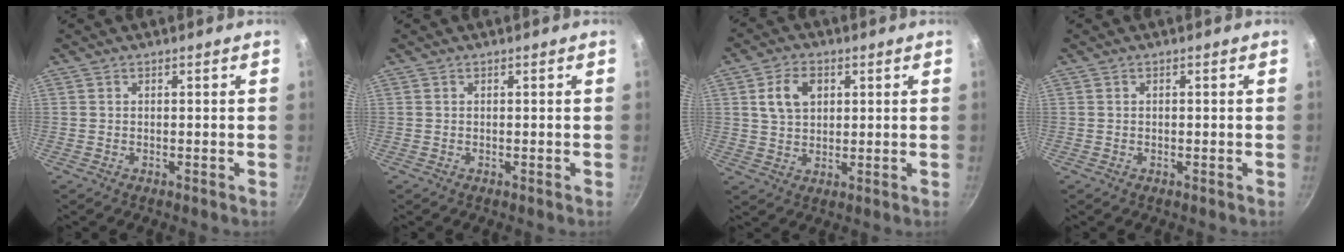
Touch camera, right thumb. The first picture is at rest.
{"total": 0.0}
{"total": 7.2, "force": [2.3, 4.9, 4.7], "torque": [-0.073, -0.003, 0.043]}
{"total": 0.0}